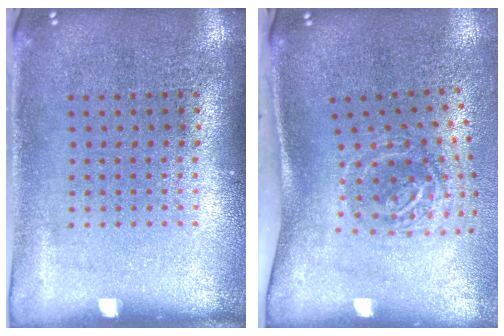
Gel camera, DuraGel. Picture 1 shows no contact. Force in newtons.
{"total": 2.0, "press": 1.3, "slide": 1.6}